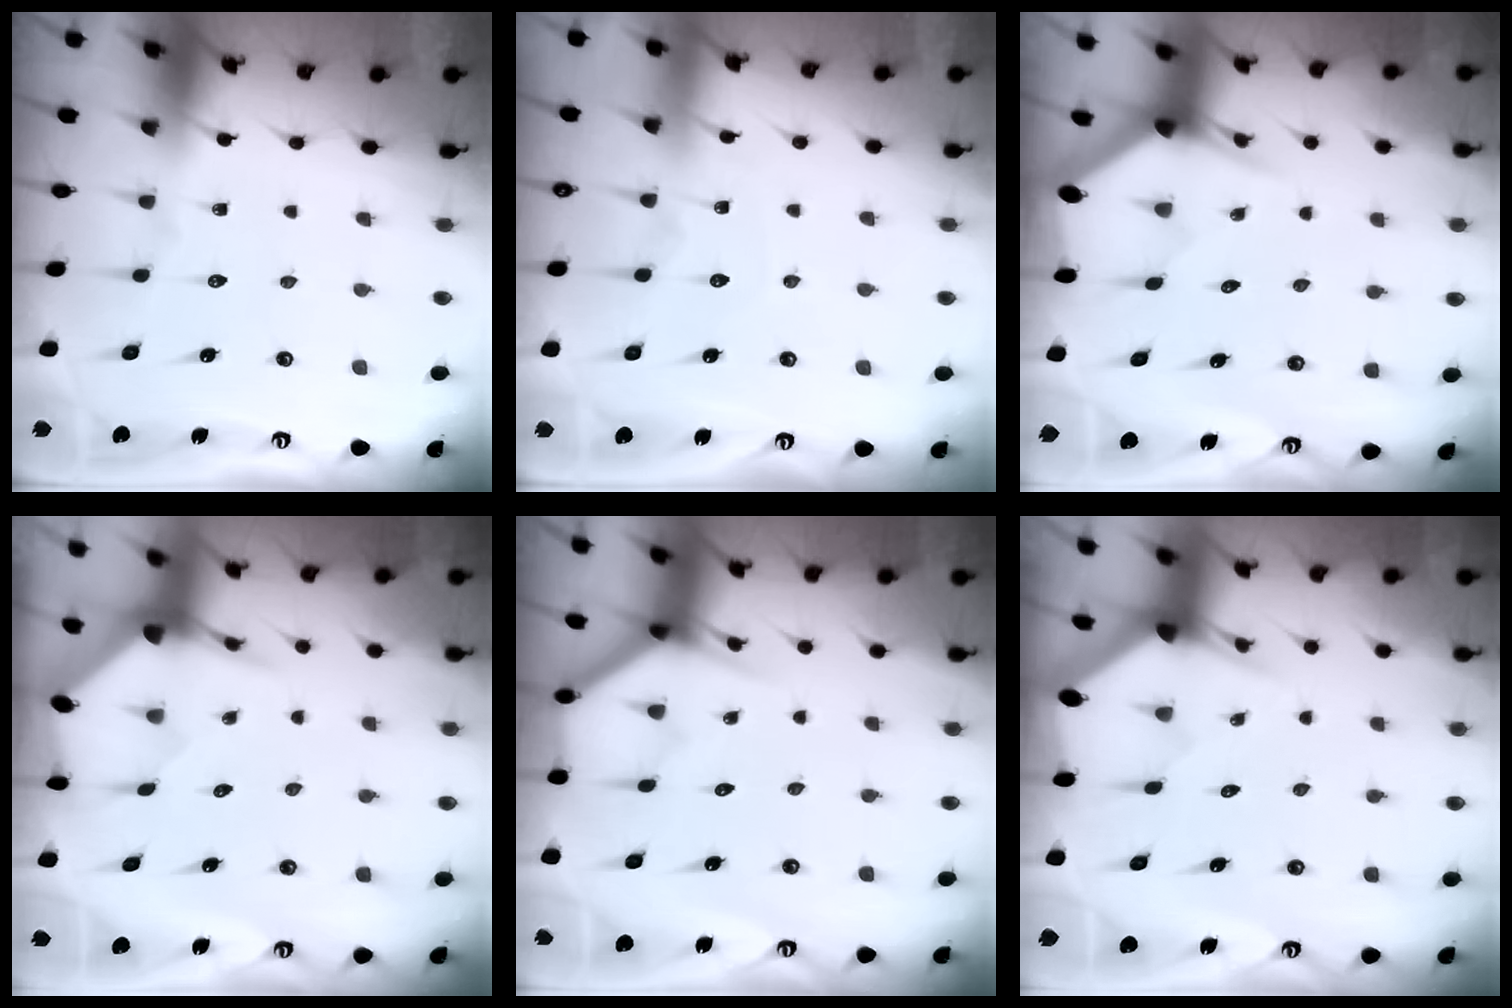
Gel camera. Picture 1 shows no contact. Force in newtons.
{"total": 5.1, "press": 5.0, "slide": 0.6}
{"total": 3.1, "press": 3.1, "slide": 0.1}
{"total": 3.6, "press": 3.5, "slide": 0.4}
{"total": 3.9, "press": 3.8, "slide": 0.3}
{"total": 2.8, "press": 2.8, "slide": 0.1}